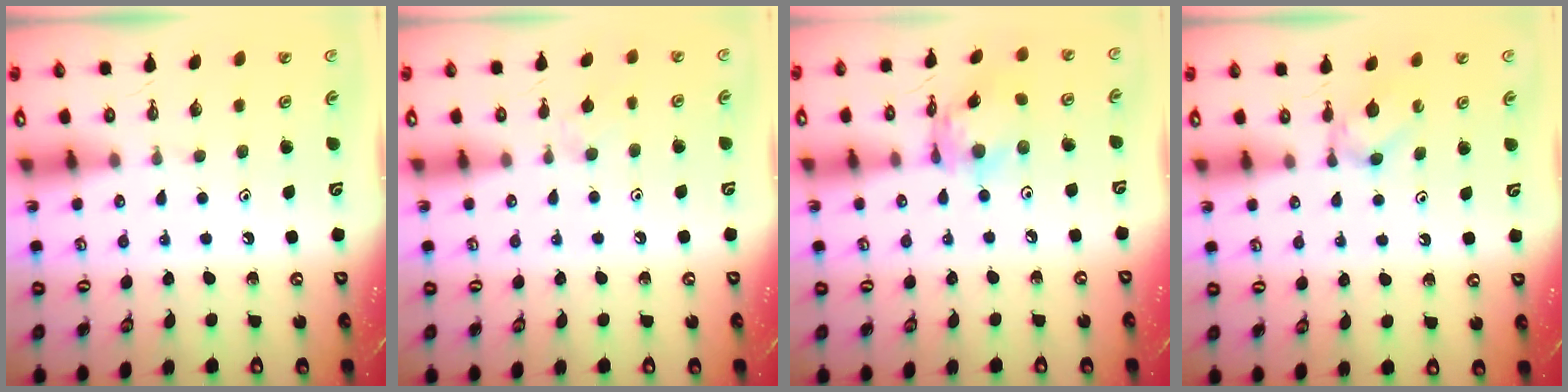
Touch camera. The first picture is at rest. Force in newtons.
{"total": 3.8, "press": 3.7, "slide": 0.8}
{"total": 10.4, "press": 10.4, "slide": 0.9}
{"total": 4.0, "press": 4.0, "slide": 0.6}